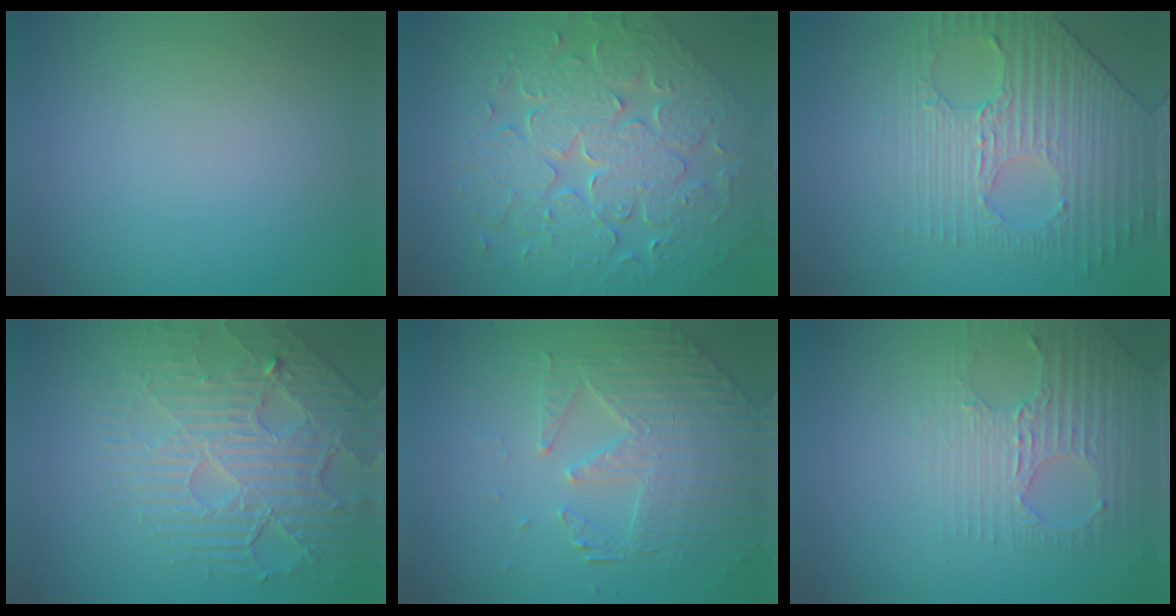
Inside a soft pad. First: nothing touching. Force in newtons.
{"total": 9.5, "press": 6.7, "slide": 6.6}
{"total": 4.2, "press": 4.2, "slide": 0.3}
{"total": 5.6, "press": 4.7, "slide": 3.0}
{"total": 4.9, "press": 3.9, "slide": 2.9}
{"total": 2.9, "press": 2.7, "slide": 1.1}